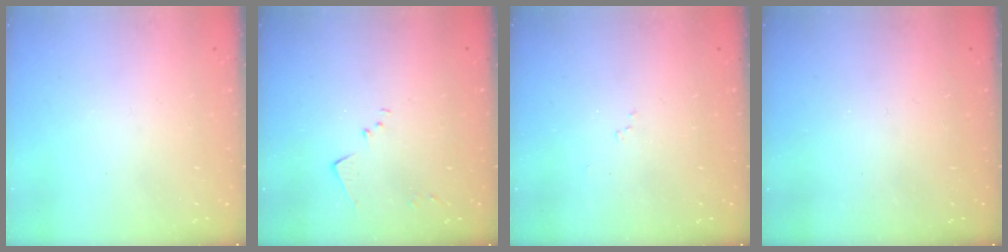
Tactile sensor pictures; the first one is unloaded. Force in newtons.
{"total": 6.4, "press": 6.3, "slide": 0.8}
{"total": 7.2, "press": 7.1, "slide": 1.0}
{"total": 1.3, "press": 1.2, "slide": 0.2}